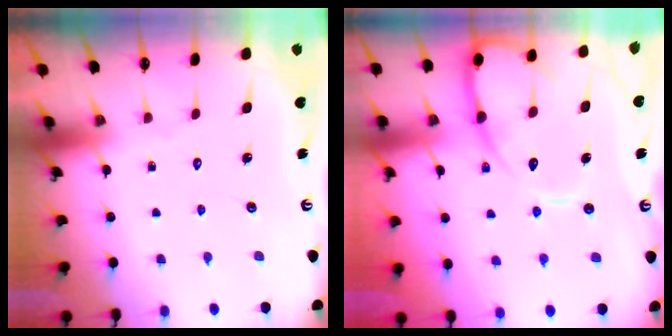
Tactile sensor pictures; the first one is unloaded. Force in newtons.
{"total": 12.7, "press": 12.6, "slide": 1.1}